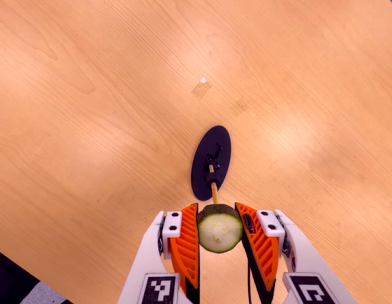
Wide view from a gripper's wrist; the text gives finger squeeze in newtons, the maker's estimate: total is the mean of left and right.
{"total": 11.2, "left": 10.1, "right": 12.3}